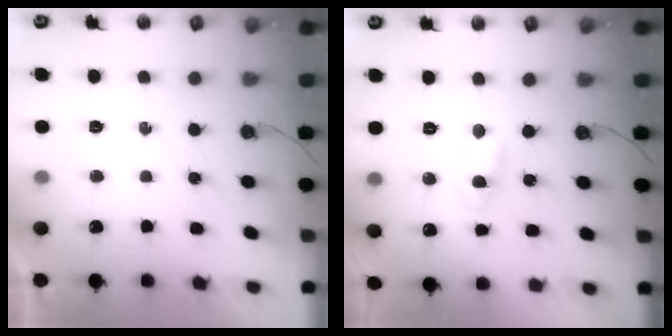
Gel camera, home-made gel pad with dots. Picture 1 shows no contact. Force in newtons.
{"total": 1.7, "press": 1.7, "slide": 0.3}